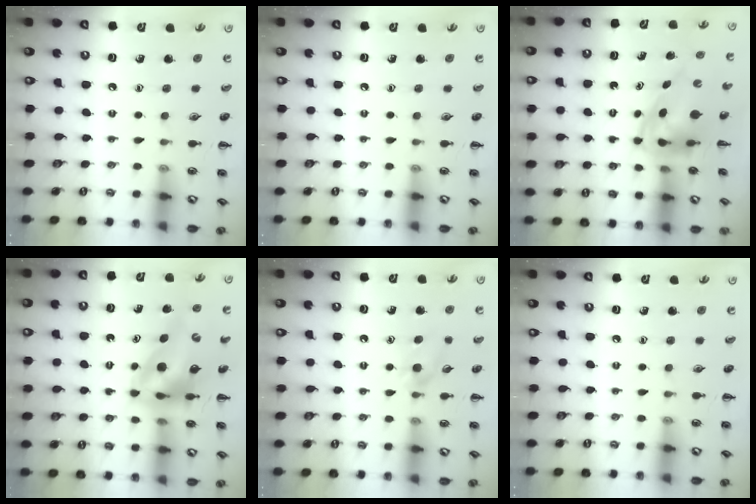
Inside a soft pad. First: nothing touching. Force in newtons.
{"total": 0.0}
{"total": 3.7, "press": 3.6, "slide": 0.9}
{"total": 11.7, "press": 11.0, "slide": 4.1}
{"total": 4.6, "press": 4.3, "slide": 1.6}
{"total": 0.0}